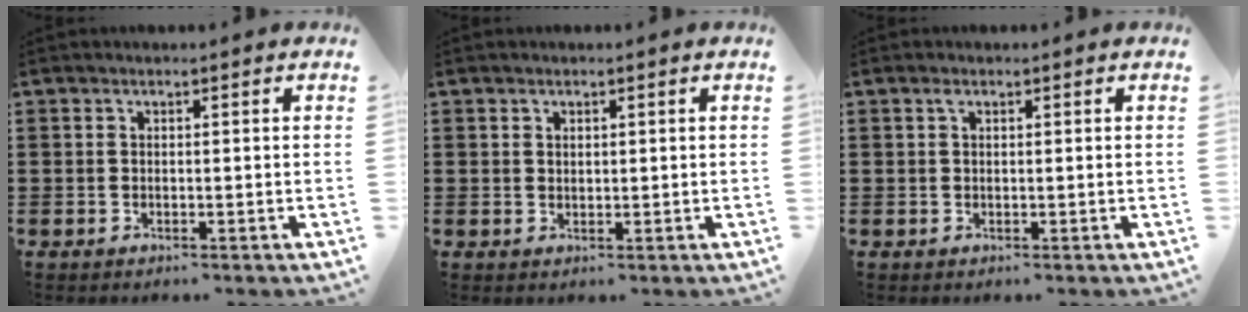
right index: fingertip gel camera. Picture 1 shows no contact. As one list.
[{"total": 0.8, "force": [0.6, 0.5, 0.3], "torque": [-0.008, 0.003, 0.011]}, {"total": 0.8, "force": [0.3, 0.3, 0.6], "torque": [-0.014, 0.001, 0.006]}]